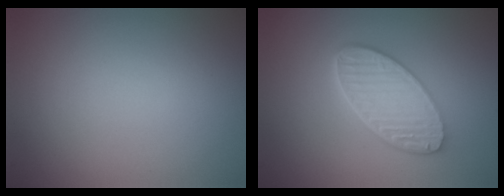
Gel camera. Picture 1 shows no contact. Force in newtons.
{"total": 5.7, "press": 4.4, "slide": 3.6}